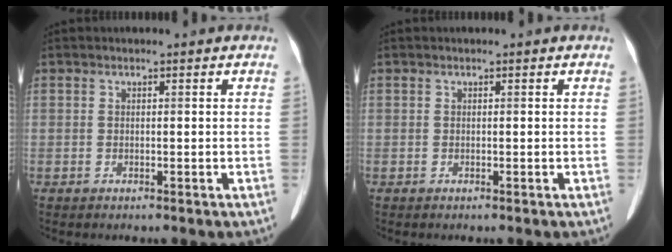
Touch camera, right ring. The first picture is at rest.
{"total": 0.0}